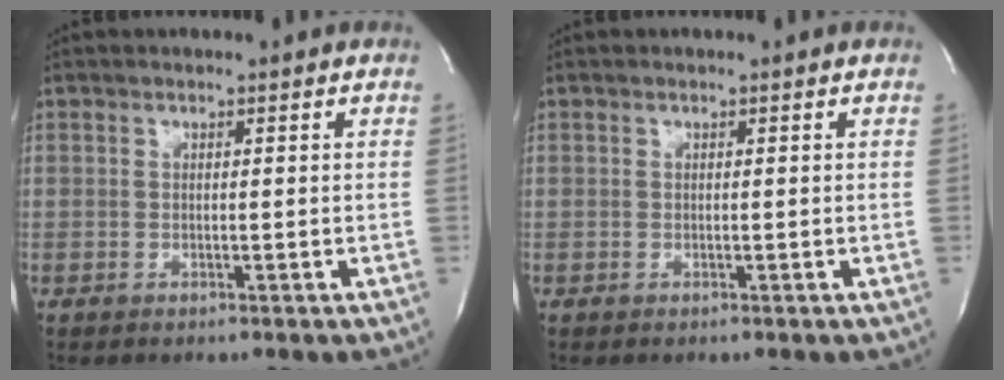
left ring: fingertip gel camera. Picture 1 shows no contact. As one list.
[{"total": 0.0}]